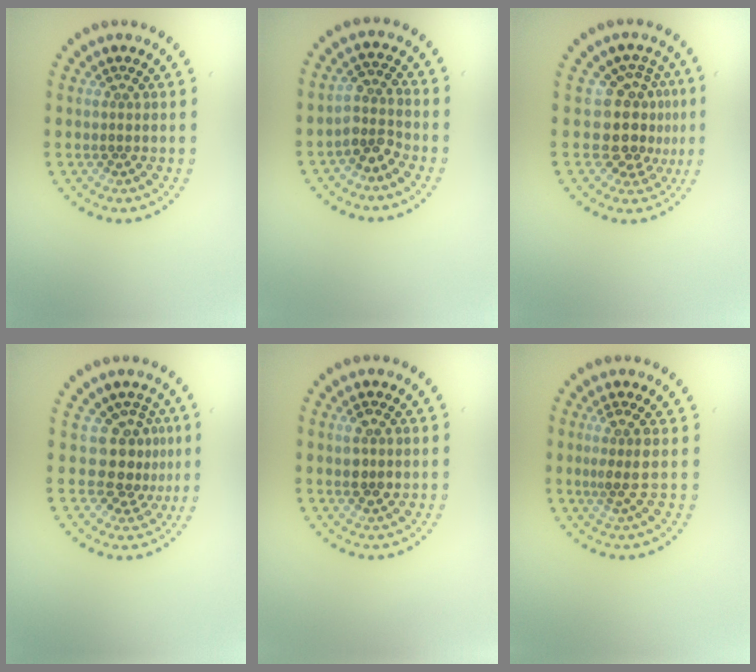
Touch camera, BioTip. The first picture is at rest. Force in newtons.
{"total": 2.5, "press": 2.0, "slide": 1.6}
{"total": 4.3, "press": 3.3, "slide": 2.7}
{"total": 3.3, "press": 2.4, "slide": 2.2}
{"total": 1.9, "press": 1.9, "slide": 0.3}
{"total": 2.2, "press": 1.5, "slide": 1.6}